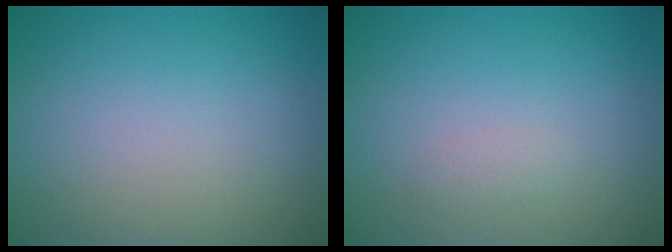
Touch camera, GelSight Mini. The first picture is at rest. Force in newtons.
{"total": 0.7, "press": 0.7, "slide": 0.1}